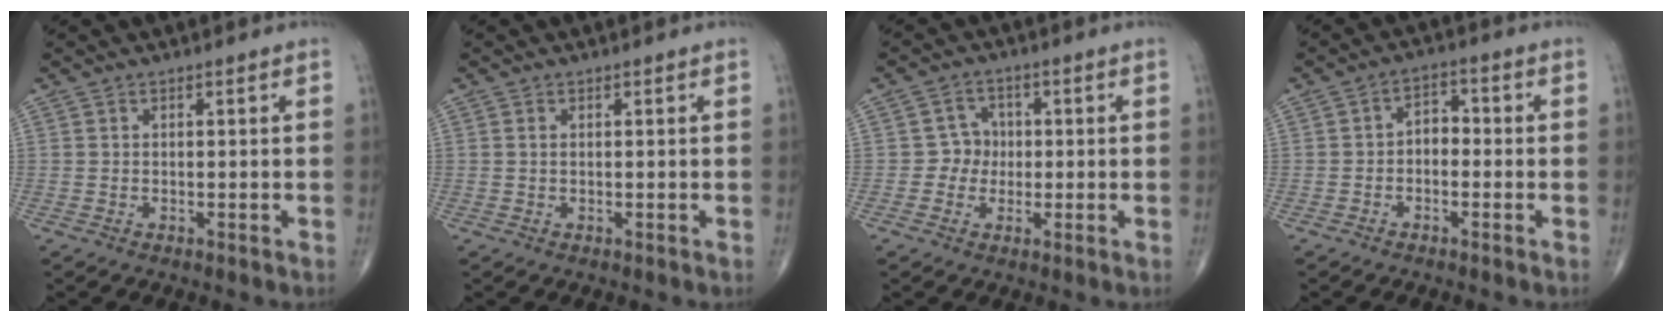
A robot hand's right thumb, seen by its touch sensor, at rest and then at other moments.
{"total": 0.5, "force": [0.1, 0.3, 0.4], "torque": [-0.013, 0.003, 0.003]}
{"total": 4.0, "force": [-0.3, 3.9, 1.1], "torque": [0.014, 0.012, -0.012]}
{"total": 3.1, "force": [-0.8, 2.1, 2.1], "torque": [-0.015, 0.018, -0.026]}